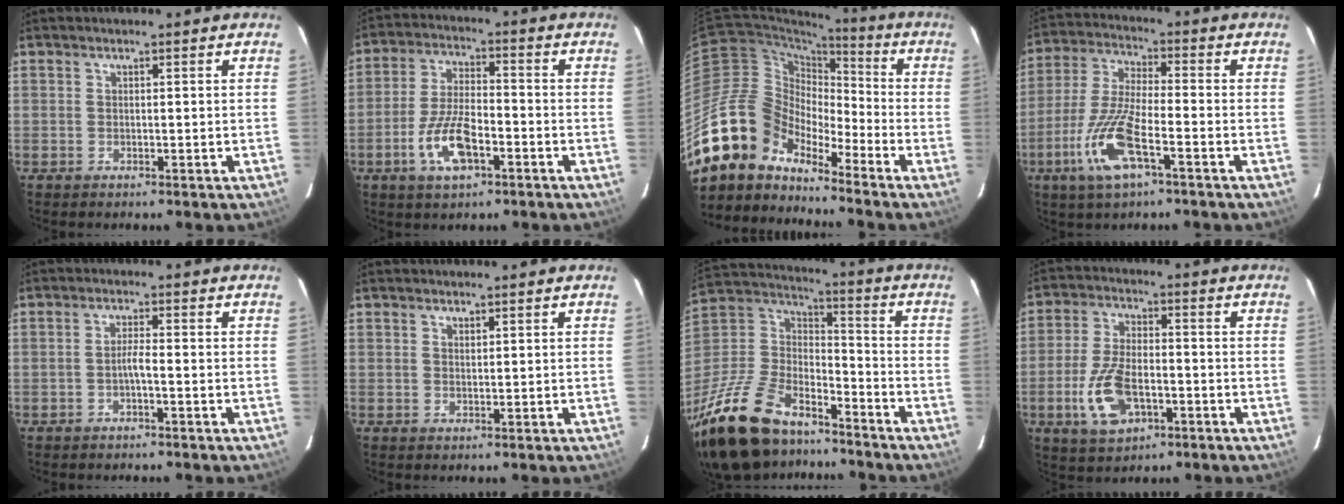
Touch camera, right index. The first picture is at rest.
{"total": 10.1, "force": [-4.4, 4.0, 8.1], "torque": [-0.170, -0.001, -0.077]}
{"total": 15.2, "force": [-12.7, 7.2, 4.0], "torque": [-0.075, 0.019, -0.242]}
{"total": 13.0, "force": [-6.1, 3.4, 11.0], "torque": [-0.243, -0.010, -0.120]}
{"total": 1.9, "force": [-1.0, -0.1, 1.6], "torque": [-0.031, 0.004, -0.017]}
{"total": 1.0, "force": [0.8, 0.4, 0.4], "torque": [-0.003, 0.001, 0.015]}
{"total": 28.5, "force": [-20.7, 12.8, 14.8], "torque": [-0.317, 0.000, -0.341]}
{"total": 11.2, "force": [-4.1, 5.8, 8.7], "torque": [-0.189, -0.004, -0.068]}